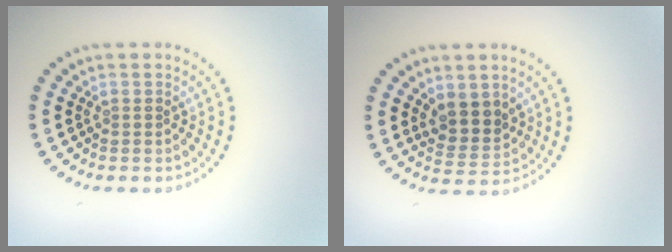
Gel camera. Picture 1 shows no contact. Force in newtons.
{"total": 2.9, "press": 2.6, "slide": 1.4}